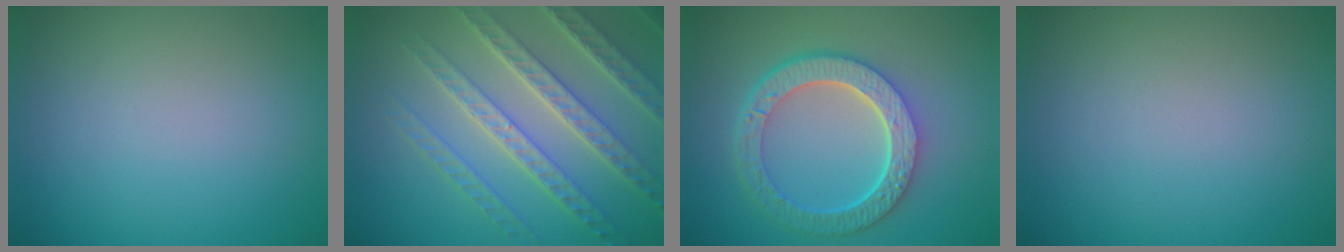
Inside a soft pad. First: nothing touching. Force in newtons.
{"total": 7.2, "press": 5.5, "slide": 4.6}
{"total": 6.7, "press": 4.9, "slide": 4.5}
{"total": 0.0}